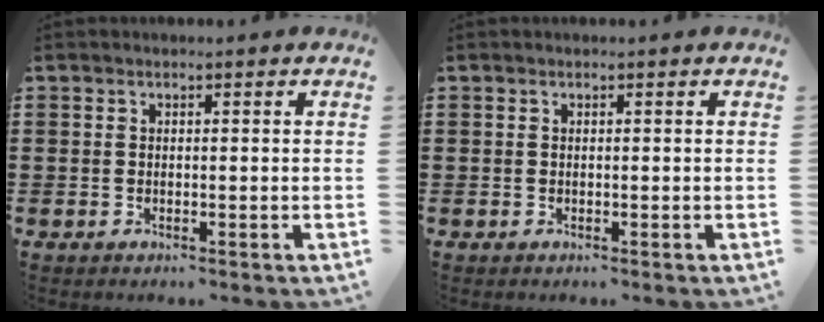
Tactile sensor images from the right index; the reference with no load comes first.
{"total": 0.0}